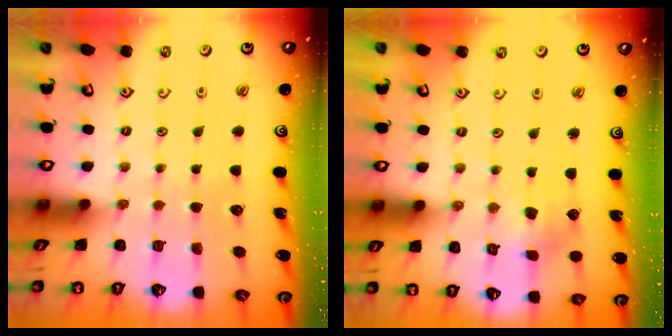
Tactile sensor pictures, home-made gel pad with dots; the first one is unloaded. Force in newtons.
{"total": 2.9, "press": 2.9, "slide": 0.1}